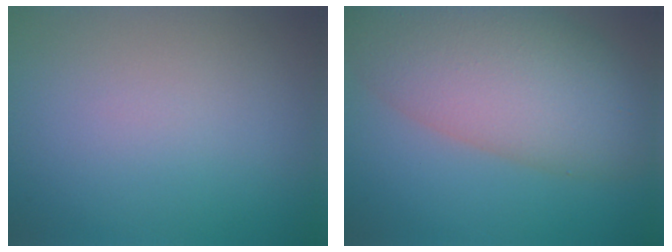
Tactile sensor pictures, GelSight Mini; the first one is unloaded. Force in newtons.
{"total": 11.2, "press": 11.2, "slide": 0.7}